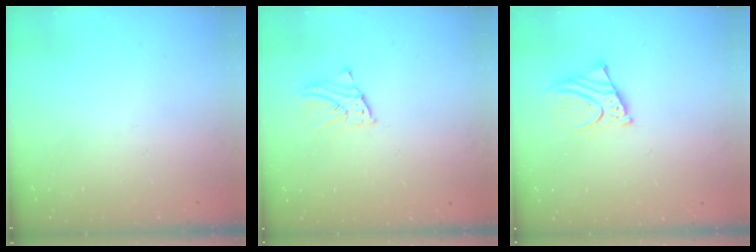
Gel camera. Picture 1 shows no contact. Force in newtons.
{"total": 3.9, "press": 3.9, "slide": 0.2}
{"total": 6.7, "press": 6.7, "slide": 0.7}